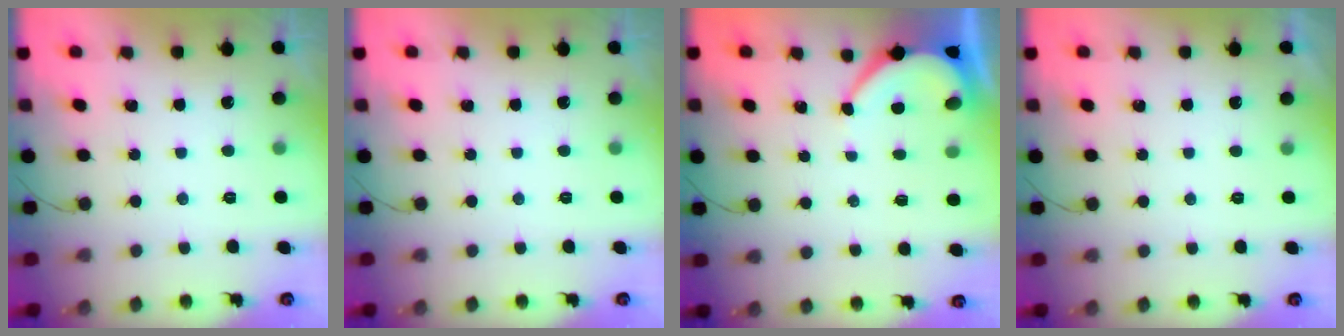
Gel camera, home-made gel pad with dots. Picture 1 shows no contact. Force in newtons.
{"total": 0.0}
{"total": 4.5, "press": 4.5, "slide": 0.5}
{"total": 1.0, "press": 1.0, "slide": 0.1}